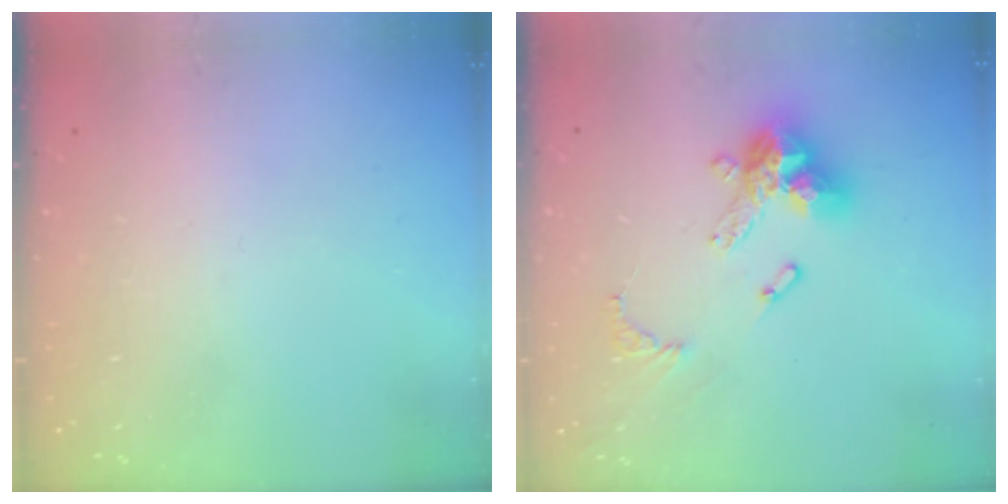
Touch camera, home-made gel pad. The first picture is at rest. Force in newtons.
{"total": 14.6, "press": 14.6, "slide": 1.6}